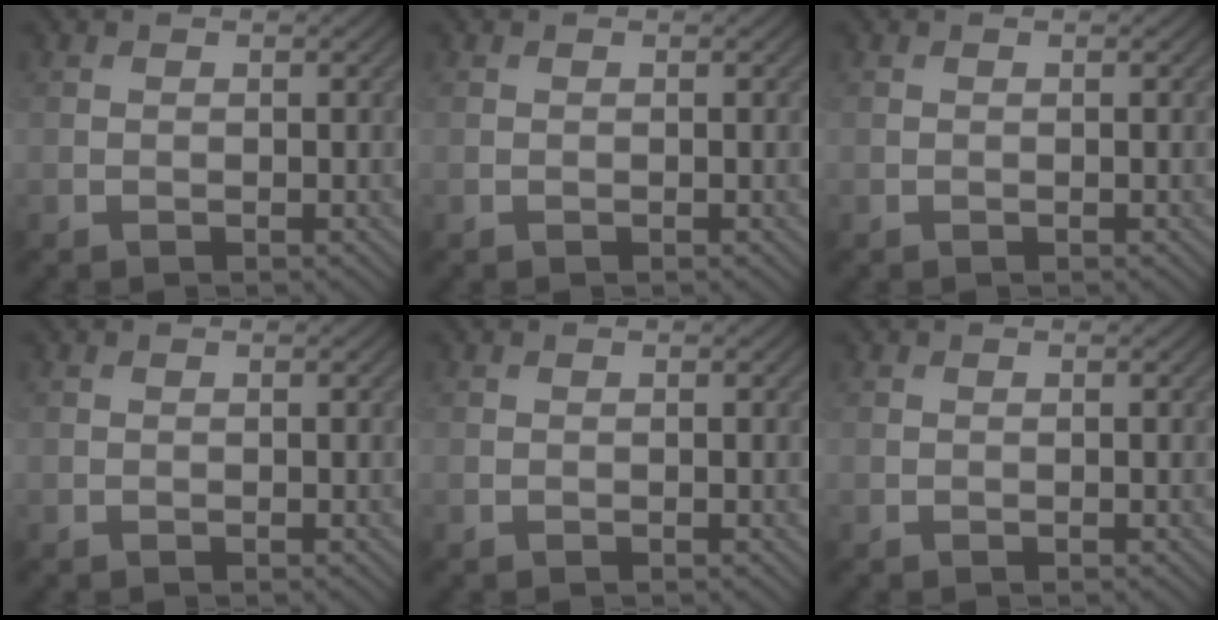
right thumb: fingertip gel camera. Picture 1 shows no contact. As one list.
[{"total": 0.0}, {"total": 0.0}, {"total": 0.0}, {"total": 0.0}, {"total": 0.0}]